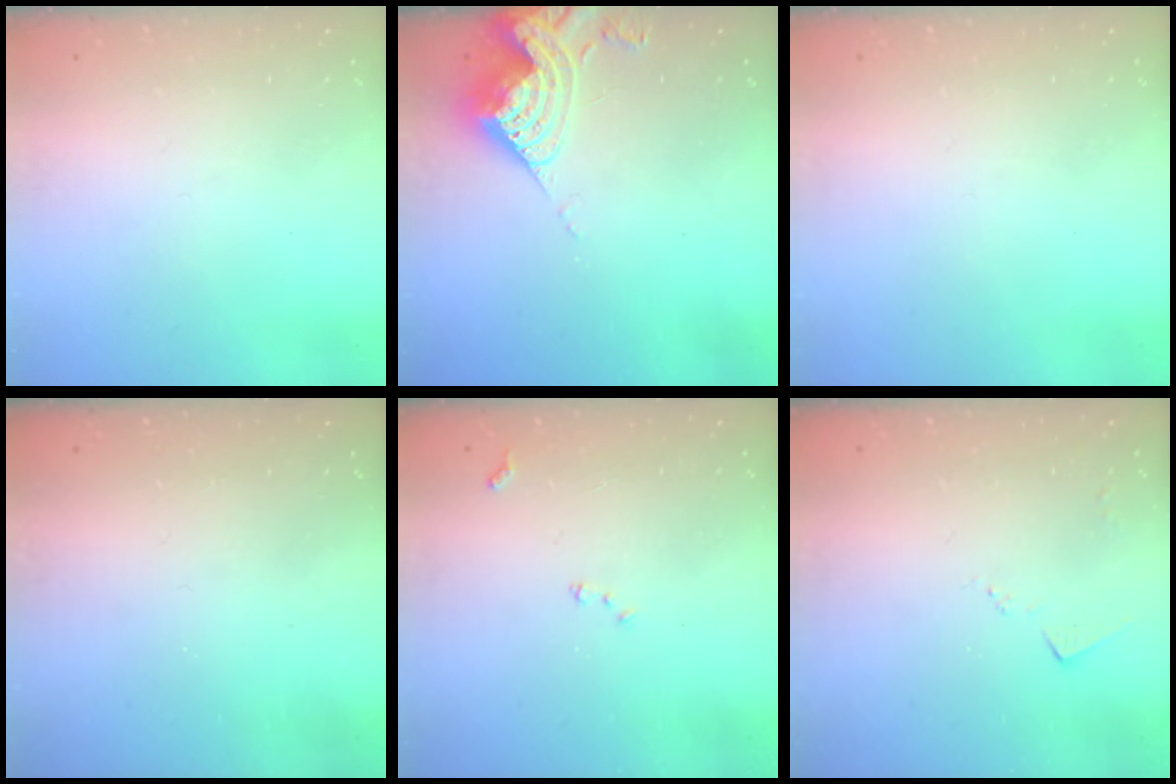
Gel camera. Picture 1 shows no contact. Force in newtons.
{"total": 10.0, "press": 9.9, "slide": 1.0}
{"total": 0.0}
{"total": 0.9, "press": 0.9, "slide": 0.3}
{"total": 7.5, "press": 7.5, "slide": 0.7}
{"total": 4.0, "press": 4.0, "slide": 0.4}